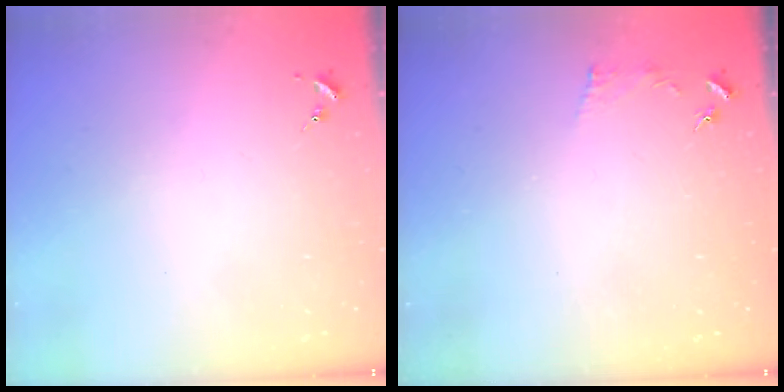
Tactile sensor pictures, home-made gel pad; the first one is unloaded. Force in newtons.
{"total": 3.4, "press": 3.3, "slide": 0.5}